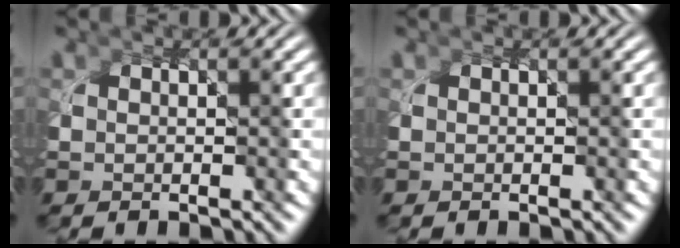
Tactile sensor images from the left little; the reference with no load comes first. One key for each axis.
{"total": 0.0}